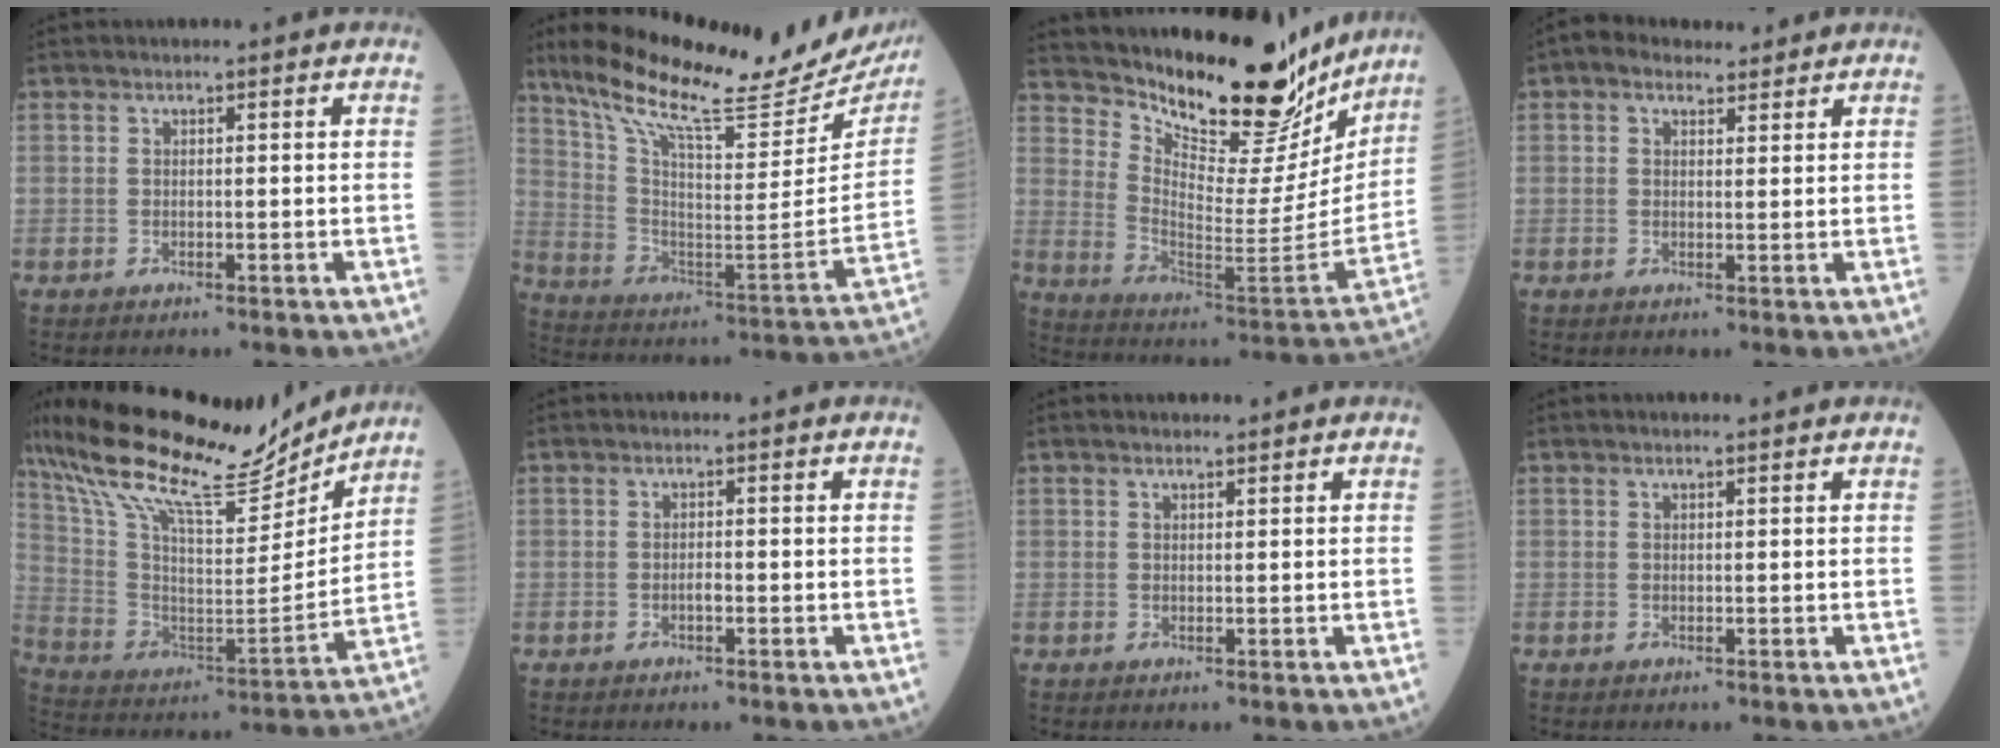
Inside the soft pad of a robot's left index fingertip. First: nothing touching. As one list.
[{"total": 28.8, "force": [24.5, 3.6, 14.7], "torque": [-0.254, -0.071, 0.352]}, {"total": 21.7, "force": [19.2, 5.5, 8.5], "torque": [-0.136, -0.054, 0.281]}, {"total": 3.9, "force": [2.8, 2.2, 1.6], "torque": [-0.036, 0.028, 0.049]}, {"total": 24.7, "force": [20.5, 4.9, 12.9], "torque": [-0.245, 0.005, 0.341]}, {"total": 0.9, "force": [-0.4, 0.2, 0.7], "torque": [-0.014, 0.002, -0.007]}, {"total": 1.3, "force": [1.2, 0.2, 0.4], "torque": [-0.010, 0.009, 0.021]}, {"total": 0.7, "force": [0.7, -0.1, 0.3], "torque": [-0.009, 0.003, 0.012]}]